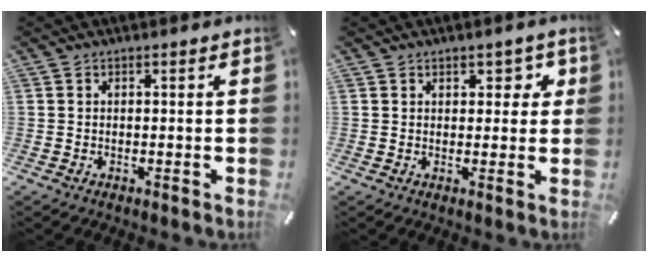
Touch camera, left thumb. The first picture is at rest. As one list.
[{"total": 3.5, "force": [1.5, 2.5, 2.0], "torque": [-0.003, -0.008, 0.016]}]